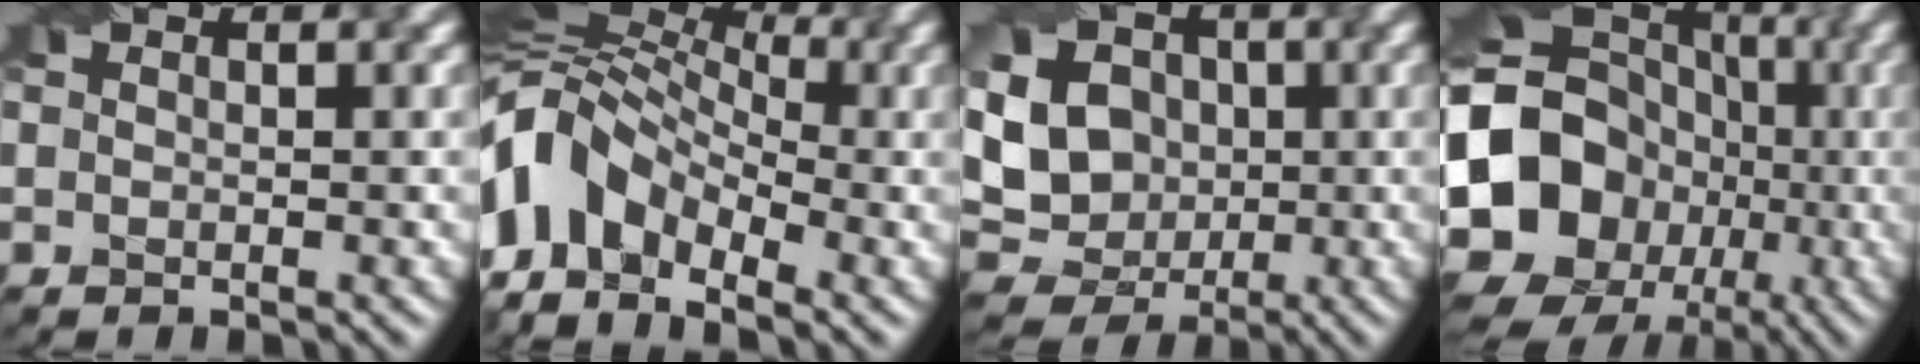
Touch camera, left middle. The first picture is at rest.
{"total": 10.8, "force": [-3.3, 7.7, 6.8], "torque": [-0.143, 0.020, -0.087]}
{"total": 11.8, "force": [1.7, 10.1, 5.9], "torque": [-0.111, 0.032, 0.009]}
{"total": 18.1, "force": [-3.9, 15.8, 7.9], "torque": [-0.147, 0.006, -0.105]}